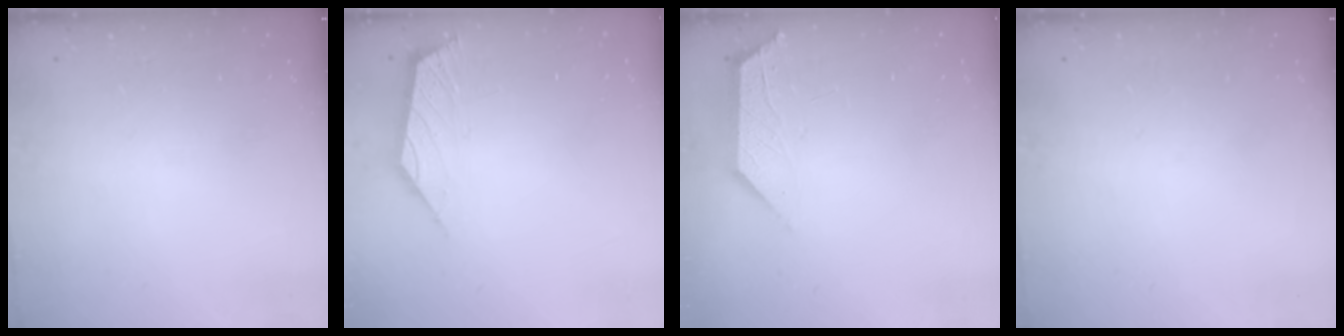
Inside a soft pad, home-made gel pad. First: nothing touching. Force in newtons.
{"total": 2.8, "press": 2.7, "slide": 0.7}
{"total": 1.9, "press": 1.9, "slide": 0.3}
{"total": 0.0}